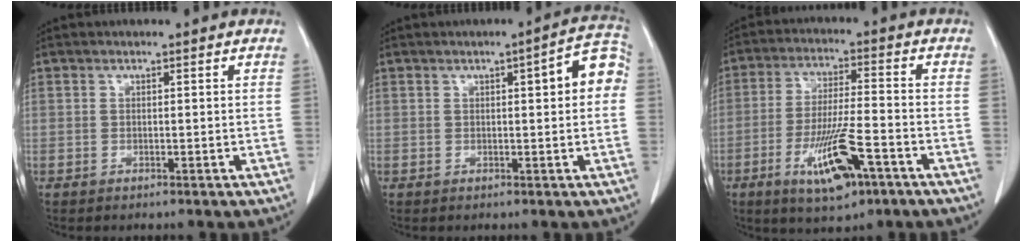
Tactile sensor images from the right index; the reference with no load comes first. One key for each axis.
{"total": 6.0, "fx": 0.9, "fy": 1.3, "fz": 5.8, "tx": -0.065, "ty": 0.021, "tz": 0.005}
{"total": 11.2, "fx": -5.3, "fy": 2.1, "fz": 9.6, "tx": -0.182, "ty": -0.011, "tz": -0.086}